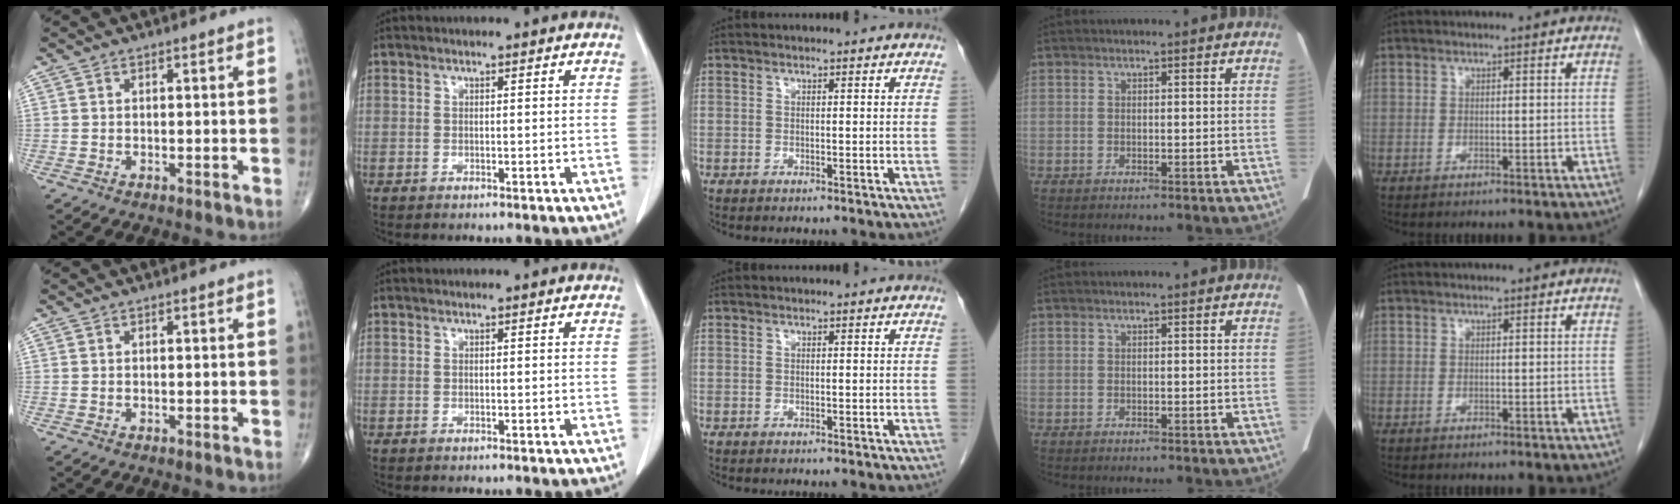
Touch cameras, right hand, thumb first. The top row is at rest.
{}